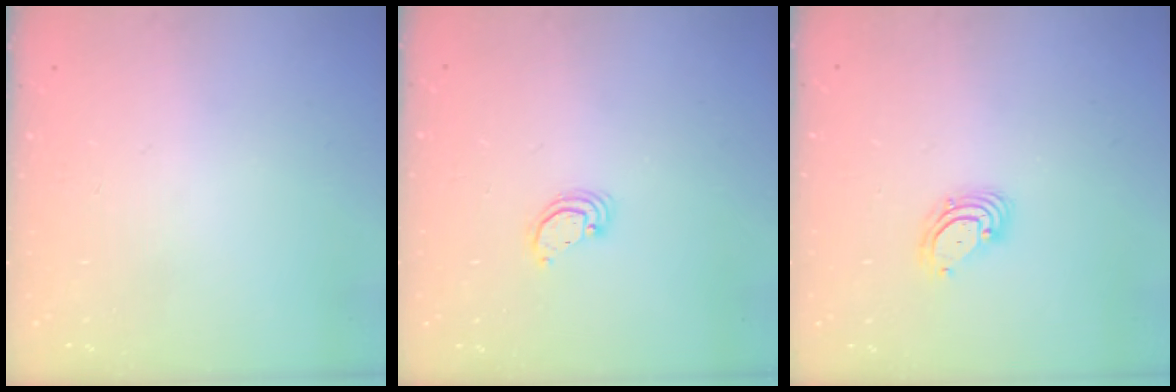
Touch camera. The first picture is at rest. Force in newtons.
{"total": 2.8, "press": 2.8, "slide": 0.2}
{"total": 3.7, "press": 3.7, "slide": 0.1}